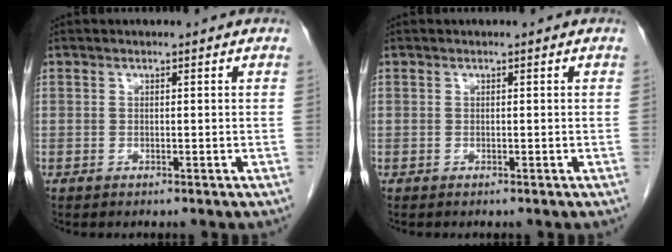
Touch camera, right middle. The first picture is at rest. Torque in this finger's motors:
{"motor_torque": [-0.20, -0.27, -0.13, -0.02]}